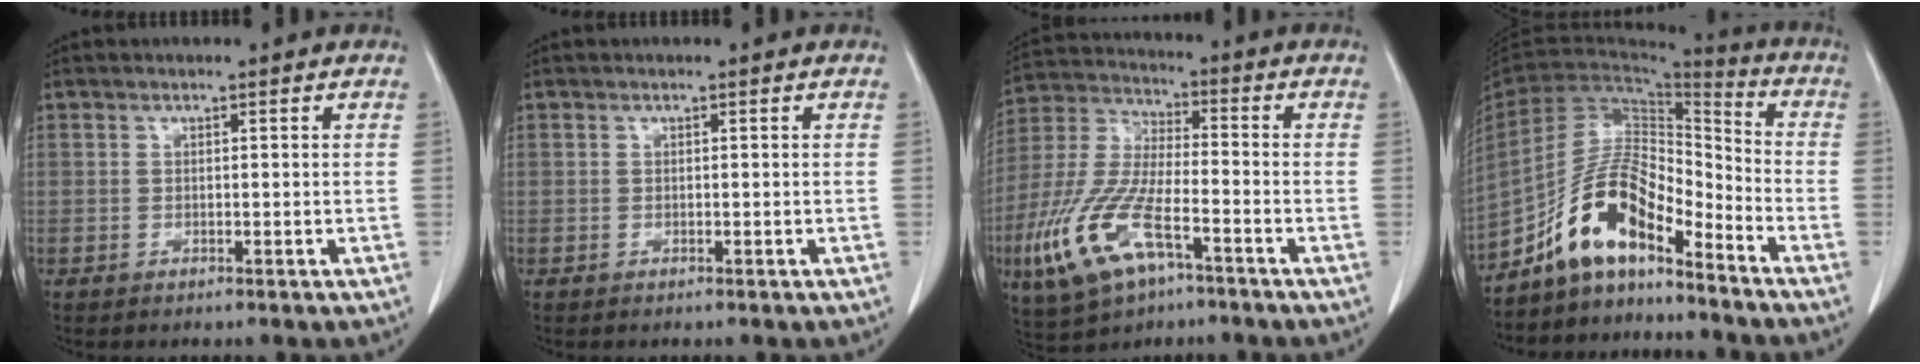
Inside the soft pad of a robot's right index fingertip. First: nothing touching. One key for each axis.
{"total": 0.0}
{"total": 15.1, "fx": -7.0, "fy": 5.3, "fz": 12.2, "tx": -0.278, "ty": -0.008, "tz": -0.128}
{"total": 11.5, "fx": -8.6, "fy": 3.4, "fz": 6.9, "tx": -0.134, "ty": 0.032, "tz": -0.158}